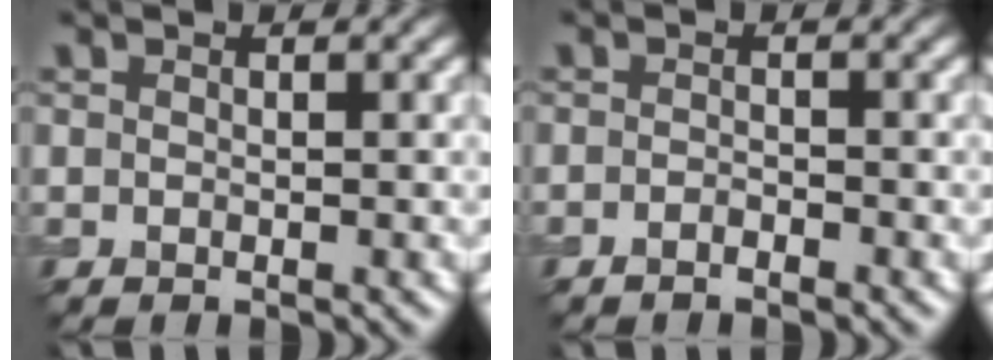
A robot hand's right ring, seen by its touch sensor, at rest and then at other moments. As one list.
[{"total": 0.6, "force": [-0.6, 0.0, 0.0], "torque": [-0.001, -0.002, -0.016]}]